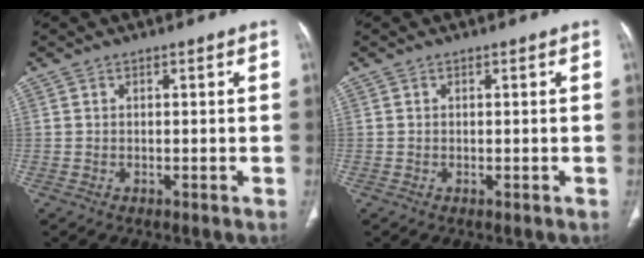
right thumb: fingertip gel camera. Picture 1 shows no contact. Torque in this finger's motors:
{"motor_torque": [-0.28, -0.02, -0.15, 0.63, 0.03]}